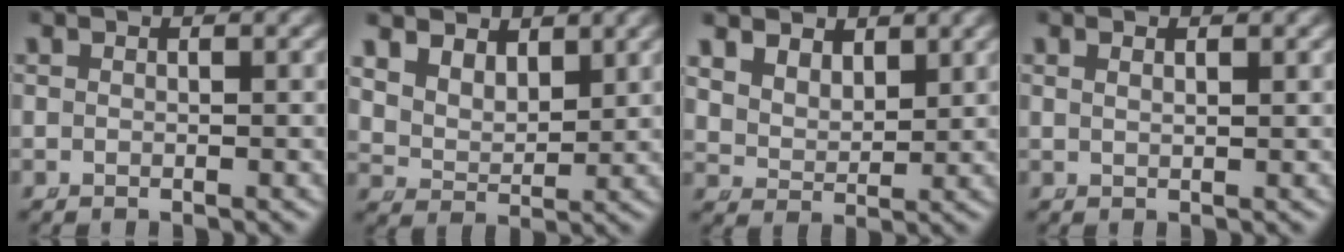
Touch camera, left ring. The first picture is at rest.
{"total": 5.4, "force": [3.0, 3.9, 2.4], "torque": [-0.064, -0.010, 0.053]}
{"total": 4.4, "force": [2.6, 3.0, 1.8], "torque": [-0.051, -0.014, 0.055]}
{"total": 0.7, "force": [0.5, -0.3, 0.4], "torque": [-0.009, -0.007, 0.015]}